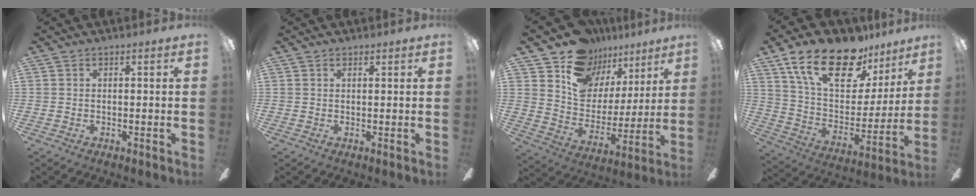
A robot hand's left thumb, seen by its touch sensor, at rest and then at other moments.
{"total": 0.9, "force": [0.7, 0.5, 0.1], "torque": [-0.002, 0.001, 0.014]}
{"total": 14.5, "force": [10.6, 9.2, 3.7], "torque": [-0.074, -0.084, 0.198]}
{"total": 22.4, "force": [15.1, 10.1, 12.9], "torque": [-0.224, -0.086, 0.268]}